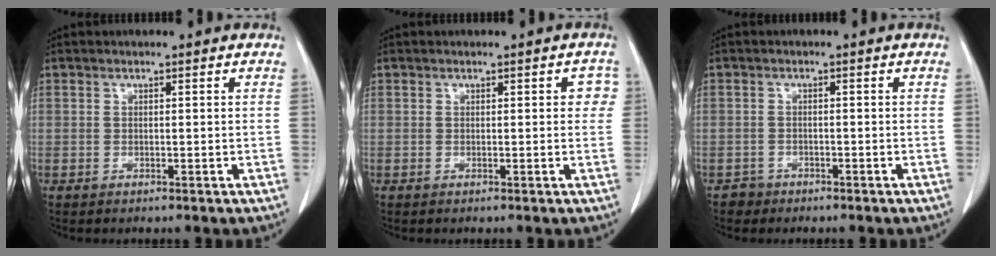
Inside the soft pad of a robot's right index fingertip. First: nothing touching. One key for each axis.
{"total": 2.1, "fx": 0.5, "fy": 1.1, "fz": 1.8, "tx": -0.008, "ty": 0.012, "tz": 0.001}
{"total": 1.8, "fx": -1.2, "fy": 1.2, "fz": -0.4, "tx": 0.002, "ty": 0.008, "tz": -0.025}